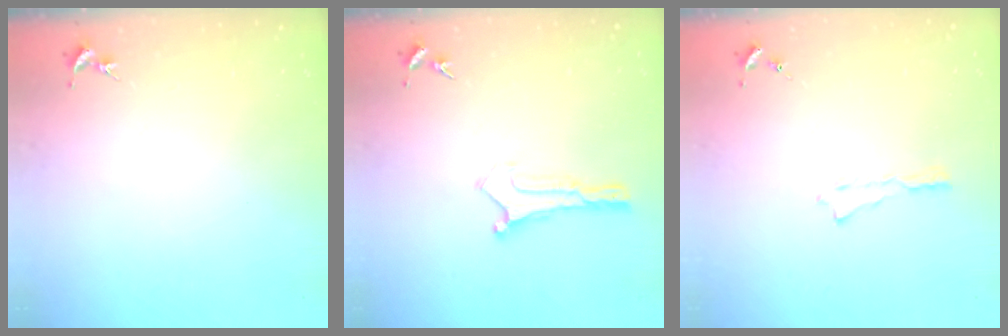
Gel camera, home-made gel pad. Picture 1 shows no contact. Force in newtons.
{"total": 0.0}
{"total": 0.0}